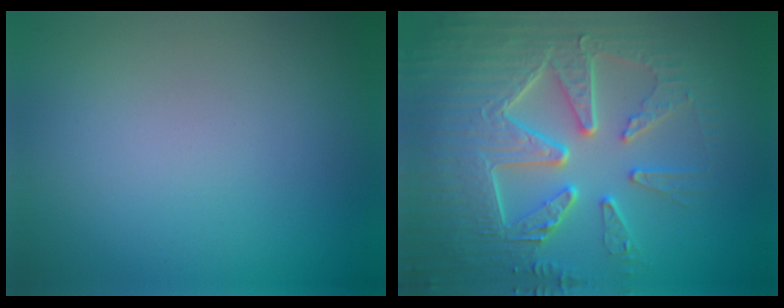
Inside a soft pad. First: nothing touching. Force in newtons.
{"total": 9.1, "press": 6.5, "slide": 6.3}